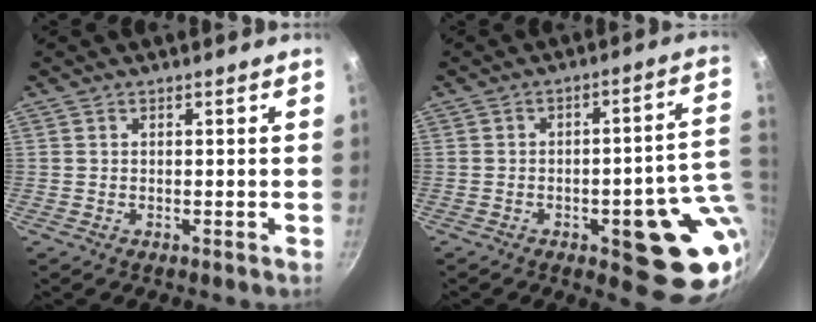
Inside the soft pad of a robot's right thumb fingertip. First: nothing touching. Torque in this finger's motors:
{"motor_torque": [2.51, 1.15, 1.37, -1.40, 0.31]}